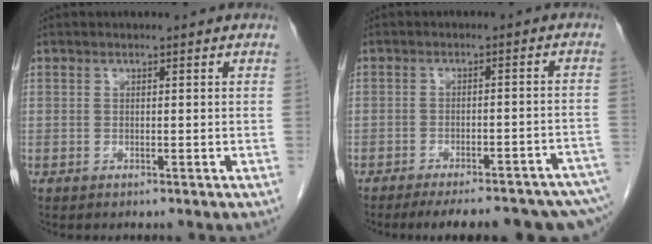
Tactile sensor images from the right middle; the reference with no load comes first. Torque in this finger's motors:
{"motor_torque": [1.09, -1.05, 0.77, 0.07]}